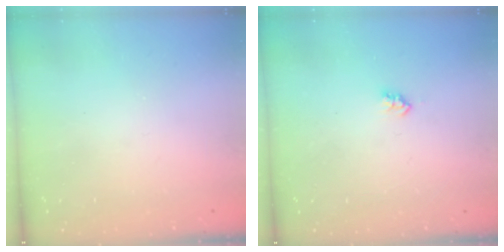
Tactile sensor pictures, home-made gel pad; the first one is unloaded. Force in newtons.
{"total": 2.6, "press": 2.5, "slide": 0.4}